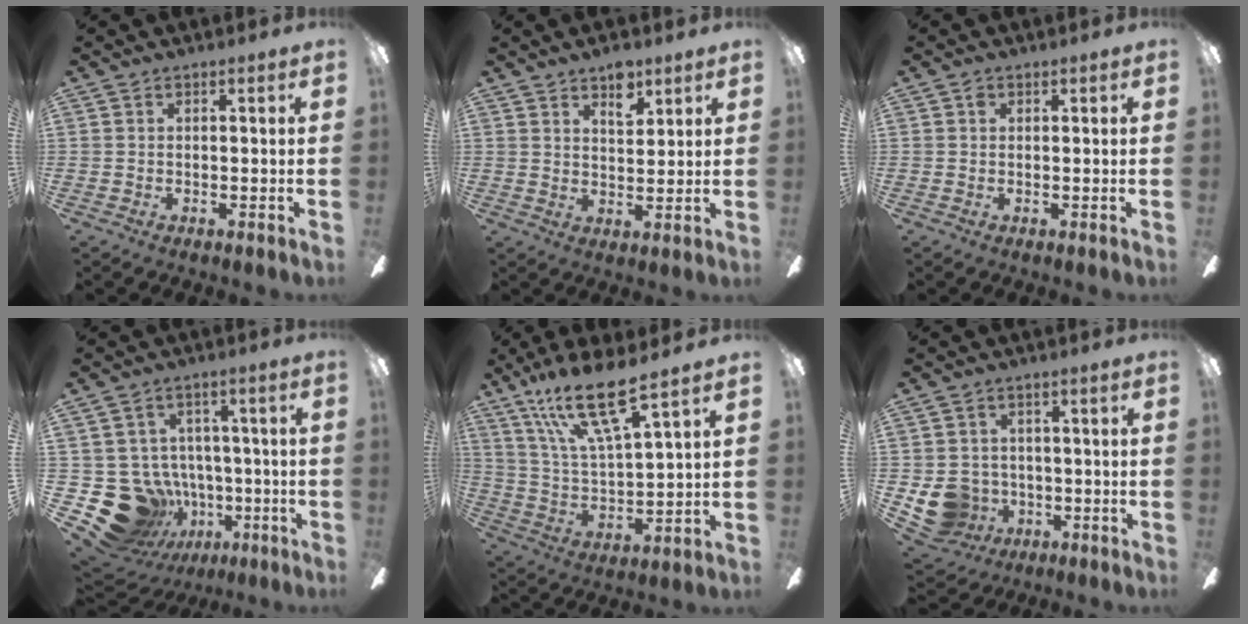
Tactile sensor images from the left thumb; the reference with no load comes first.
{"total": 6.5, "force": [4.7, 3.2, 3.2], "torque": [-0.033, -0.023, 0.079]}
{"total": 0.9, "force": [0.4, 0.7, 0.5], "torque": [-0.010, 0.005, 0.006]}
{"total": 16.2, "force": [-5.7, 13.7, 6.4], "torque": [-0.154, 0.026, -0.072]}
{"total": 17.6, "force": [12.2, 4.0, 12.1], "torque": [-0.237, -0.062, 0.205]}
{"total": 9.2, "force": [-2.4, 8.3, 3.0], "torque": [-0.097, 0.009, -0.041]}